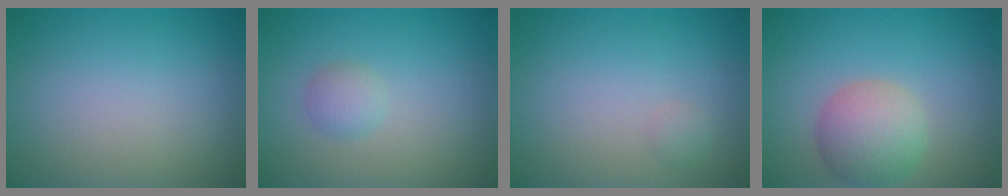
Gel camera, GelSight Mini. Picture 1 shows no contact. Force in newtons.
{"total": 1.4, "press": 1.4, "slide": 0.1}
{"total": 0.7, "press": 0.7, "slide": 0.0}
{"total": 4.6, "press": 4.6, "slide": 0.3}